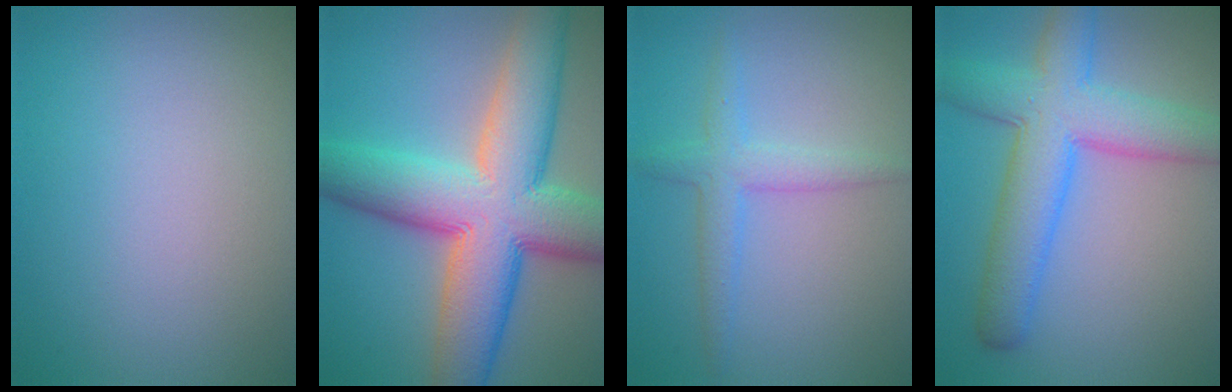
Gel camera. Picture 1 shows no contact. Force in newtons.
{"total": 13.3, "press": 13.3, "slide": 0.3}
{"total": 2.7, "press": 2.7, "slide": 0.1}
{"total": 7.9, "press": 7.9, "slide": 0.2}